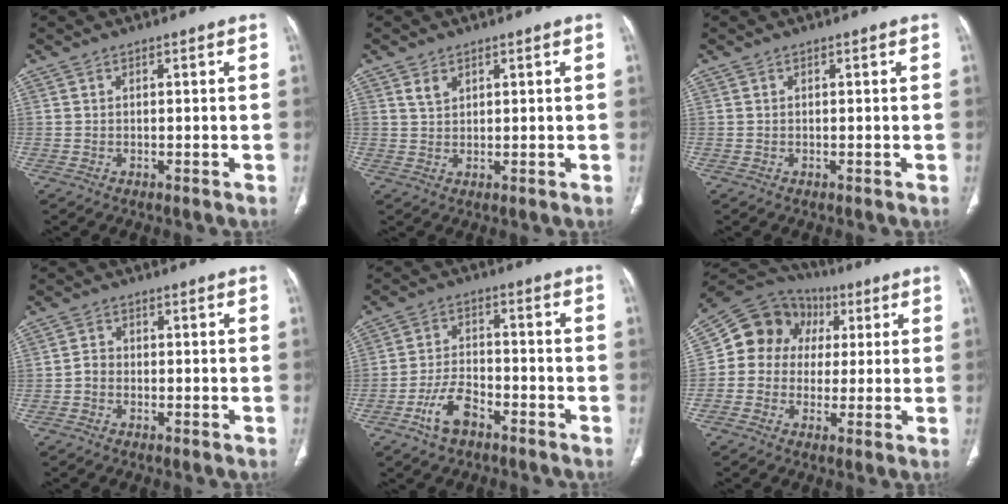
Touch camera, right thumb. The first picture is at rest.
{"total": 2.4, "force": [1.5, 1.4, 1.2], "torque": [-0.018, -0.007, 0.036]}
{"total": 0.0}
{"total": 1.9, "force": [-0.7, 1.5, 0.9], "torque": [-0.008, 0.008, -0.020]}
{"total": 7.4, "force": [-4.4, 3.7, 4.7], "torque": [-0.088, 0.029, -0.083]}
{"total": 13.4, "force": [2.0, 11.8, 6.1], "torque": [-0.076, 0.030, 0.022]}